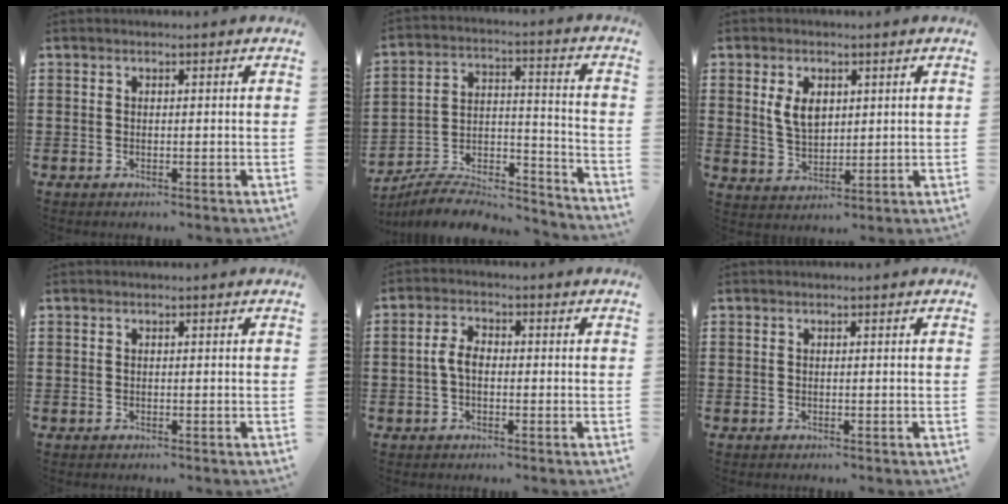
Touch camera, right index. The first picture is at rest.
{"total": 7.4, "force": [-6.8, 2.2, 2.0], "torque": [-0.035, 0.011, -0.132]}
{"total": 5.0, "force": [1.5, 3.1, 3.7], "torque": [-0.072, 0.008, 0.025]}
{"total": 0.0}
{"total": 3.6, "force": [-0.4, 2.0, 3.0], "torque": [-0.071, 0.001, -0.013]}
{"total": 0.0}